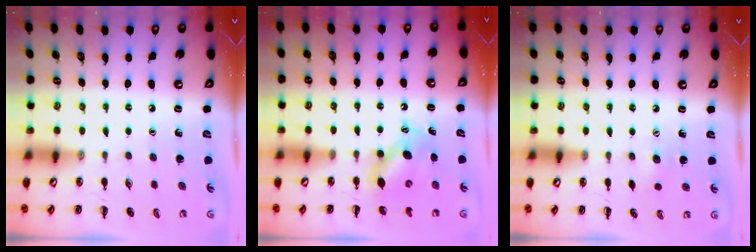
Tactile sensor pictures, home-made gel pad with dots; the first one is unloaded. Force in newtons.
{"total": 6.6, "press": 6.6, "slide": 0.8}
{"total": 3.0, "press": 2.9, "slide": 0.6}